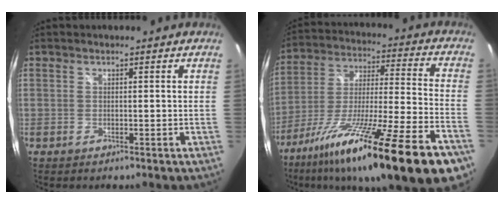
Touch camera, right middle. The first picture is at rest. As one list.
[{"total": 29.7, "force": [-18.9, 2.4, 22.8], "torque": [-0.370, -0.075, -0.309]}]